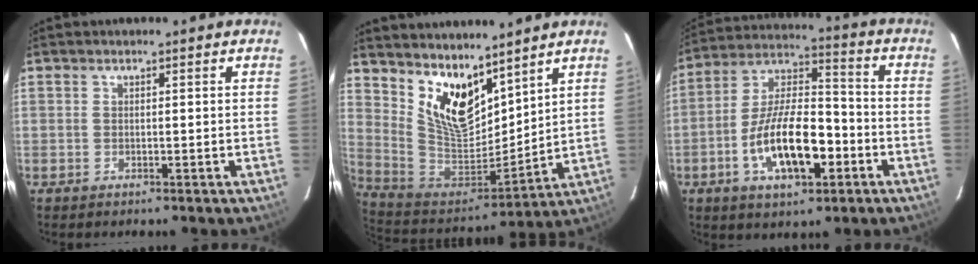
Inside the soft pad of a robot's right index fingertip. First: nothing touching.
{"total": 15.0, "force": [10.3, 6.9, 8.4], "torque": [-0.164, -0.011, 0.208]}
{"total": 16.1, "force": [-5.7, 6.8, 13.5], "torque": [-0.257, 0.008, -0.096]}